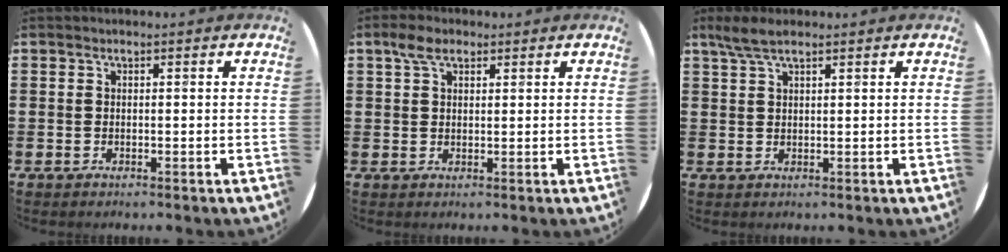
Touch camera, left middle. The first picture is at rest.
{"total": 3.5, "force": [2.3, 1.8, 1.9], "torque": [-0.033, 0.004, 0.041]}
{"total": 3.2, "force": [2.3, 0.7, 2.0], "torque": [-0.044, 0.004, 0.042]}